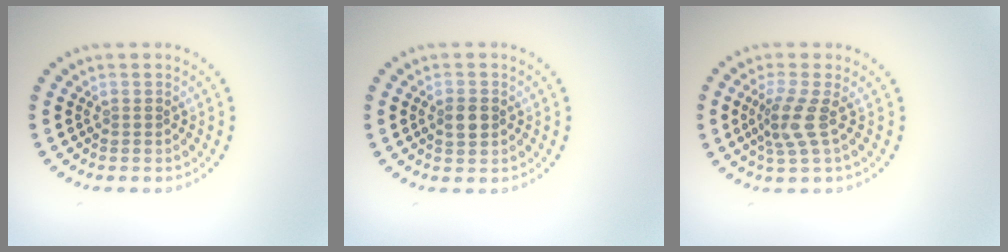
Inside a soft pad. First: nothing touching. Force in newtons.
{"total": 1.9, "press": 1.9, "slide": 0.1}
{"total": 2.8, "press": 2.1, "slide": 1.8}